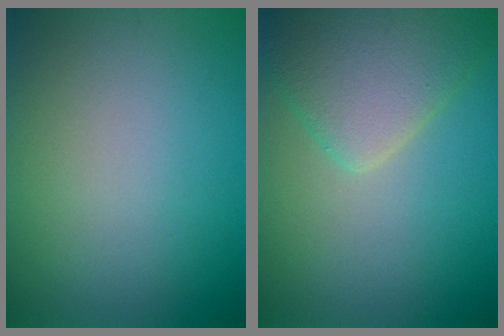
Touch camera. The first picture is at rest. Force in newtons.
{"total": 5.5, "press": 5.5, "slide": 0.3}